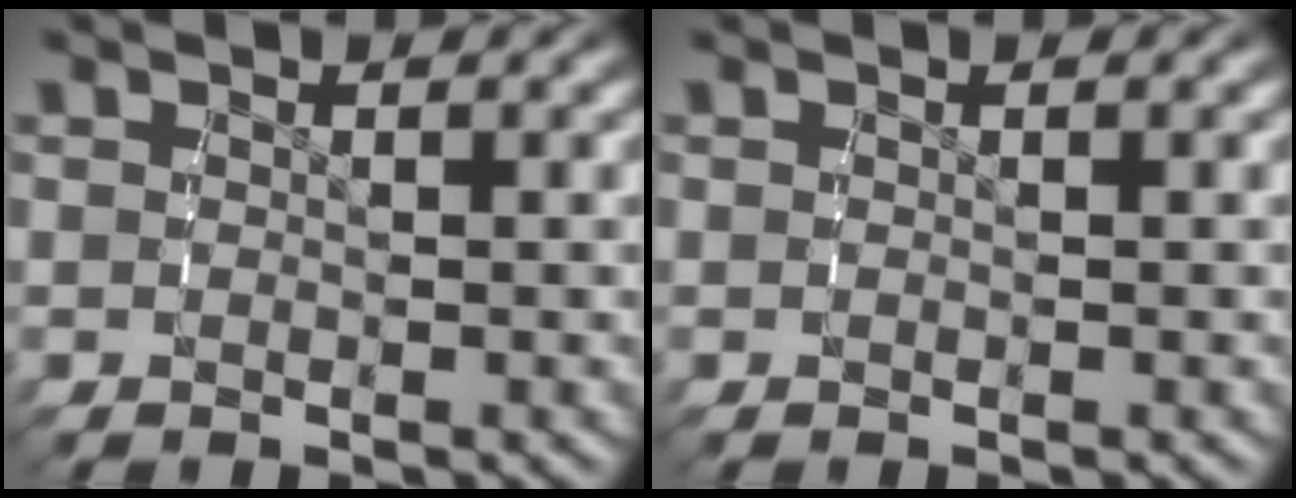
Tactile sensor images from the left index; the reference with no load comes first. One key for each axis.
{"total": 0.0}